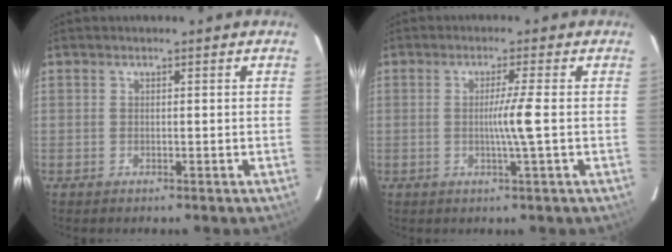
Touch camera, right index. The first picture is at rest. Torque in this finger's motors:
{"motor_torque": [0.01, -0.03, 0.14, 0.06]}